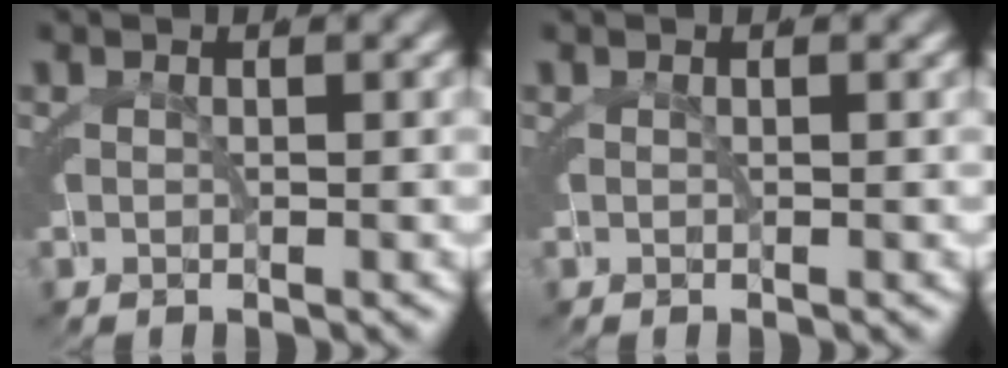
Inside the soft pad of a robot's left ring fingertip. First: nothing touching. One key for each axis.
{"total": 0.0}